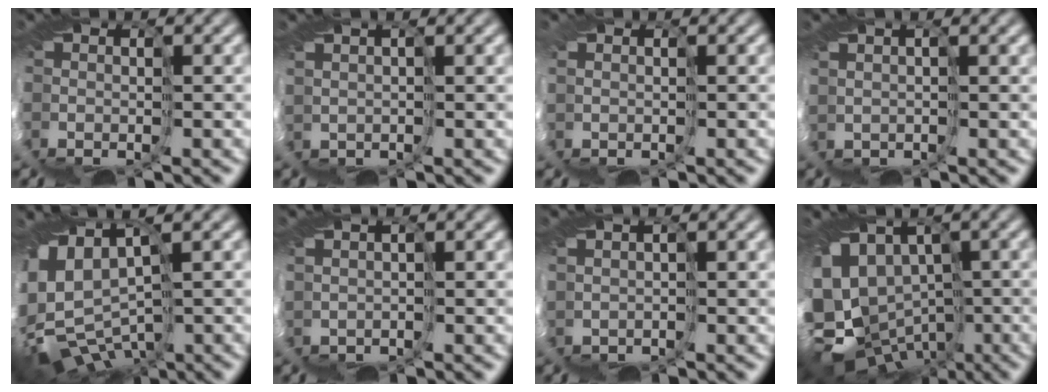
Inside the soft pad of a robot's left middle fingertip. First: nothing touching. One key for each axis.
{"total": 2.5, "fx": 1.2, "fy": -1.7, "fz": -1.5, "tx": 0.028, "ty": 0.009, "tz": 0.024}
{"total": 1.0, "fx": 0.2, "fy": 0.8, "fz": 0.7, "tx": -0.005, "ty": 0.008, "tz": 0.000}
{"total": 2.5, "fx": 1.2, "fy": -1.6, "fz": -1.5, "tx": 0.026, "ty": 0.009, "tz": 0.024}
{"total": 2.7, "fx": 1.0, "fy": 1.3, "fz": 2.1, "tx": -0.062, "ty": -0.004, "tz": 0.040}
{"total": 1.9, "fx": 0.8, "fy": -1.1, "fz": -1.3, "tx": 0.022, "ty": 0.003, "tz": 0.020}
{"total": 2.2, "fx": 0.8, "fy": -1.3, "fz": -1.5, "tx": 0.029, "ty": 0.005, "tz": 0.018}
{"total": 9.8, "fx": -3.6, "fy": 8.8, "fz": 2.5, "tx": -0.072, "ty": -0.023, "tz": -0.041}